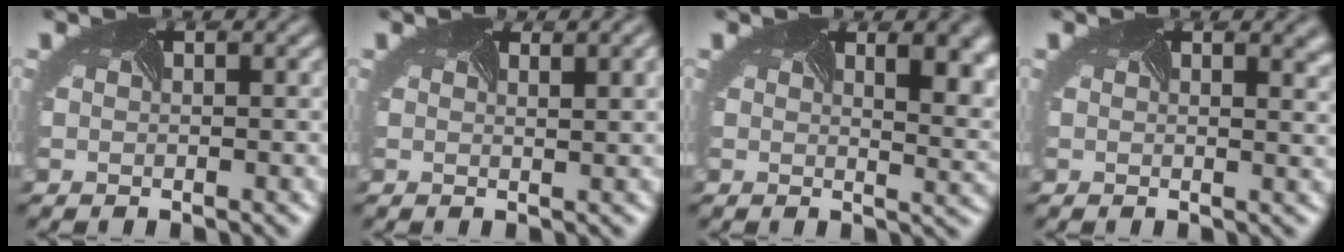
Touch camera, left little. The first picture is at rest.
{"total": 2.9, "force": [1.3, 1.1, 2.3], "torque": [-0.008, 0.014, -0.003]}
{"total": 7.8, "force": [3.0, 3.9, 6.1], "torque": [-0.052, 0.024, 0.032]}
{"total": 5.1, "force": [2.7, 2.7, 3.5], "torque": [-0.040, 0.023, 0.028]}